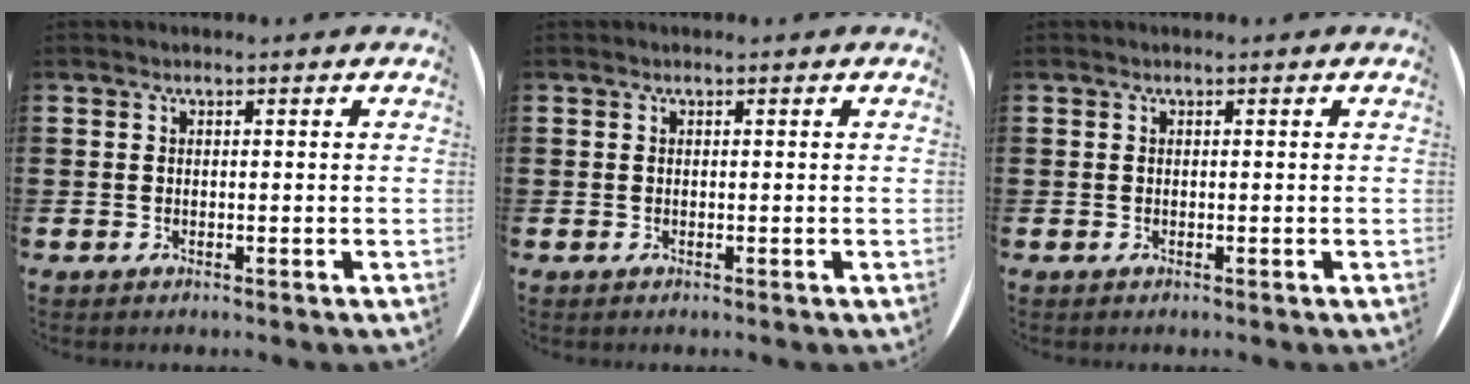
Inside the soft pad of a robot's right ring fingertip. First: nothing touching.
{"total": 0.0}
{"total": 0.0}